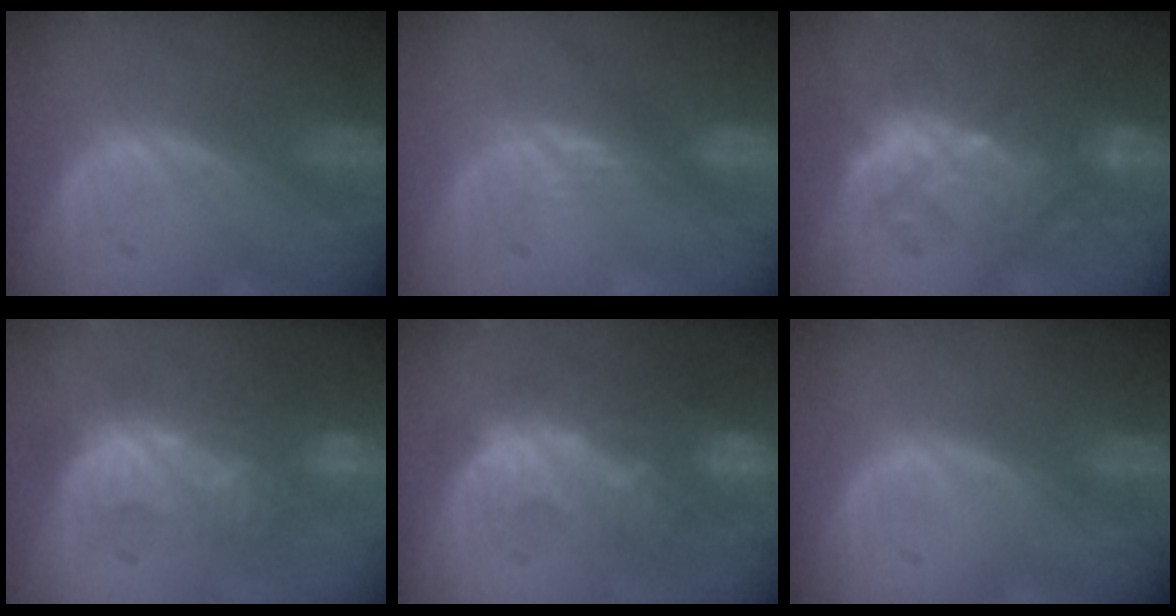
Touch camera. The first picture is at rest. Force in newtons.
{"total": 2.0, "press": 1.5, "slide": 1.3}
{"total": 9.1, "press": 9.0, "slide": 1.7}
{"total": 8.8, "press": 8.4, "slide": 2.7}
{"total": 10.5, "press": 9.5, "slide": 4.5}
{"total": 0.0}